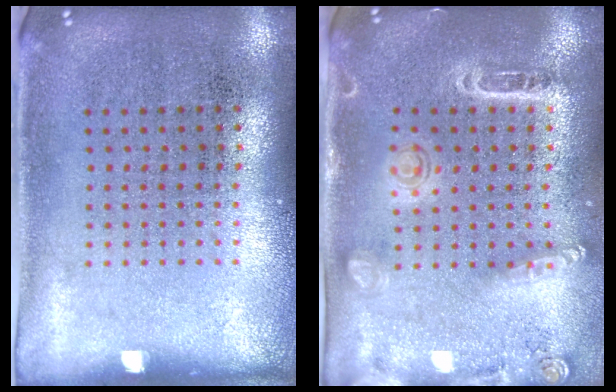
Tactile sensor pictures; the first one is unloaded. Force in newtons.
{"total": 1.6, "press": 1.5, "slide": 0.5}